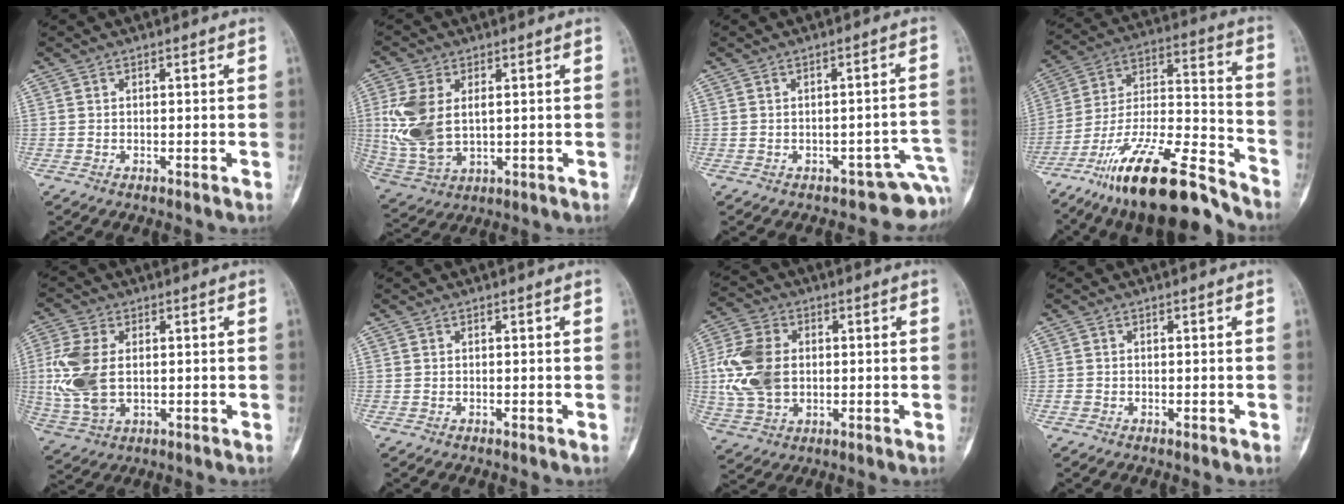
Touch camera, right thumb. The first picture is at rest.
{"total": 12.2, "force": [1.7, 7.5, 9.5], "torque": [-0.204, -0.007, 0.047]}
{"total": 6.0, "force": [-3.0, 3.6, 3.8], "torque": [-0.005, 0.041, -0.032]}
{"total": 23.5, "force": [-17.6, 5.9, 14.3], "torque": [-0.253, 0.084, -0.312]}
{"total": 11.1, "force": [0.7, 6.8, 8.8], "torque": [-0.203, -0.001, 0.023]}
{"total": 0.0}
{"total": 12.7, "force": [0.5, 8.9, 9.1], "torque": [-0.182, 0.005, 0.014]}
{"total": 0.9, "force": [-0.4, 0.6, 0.5], "torque": [-0.005, 0.002, -0.006]}